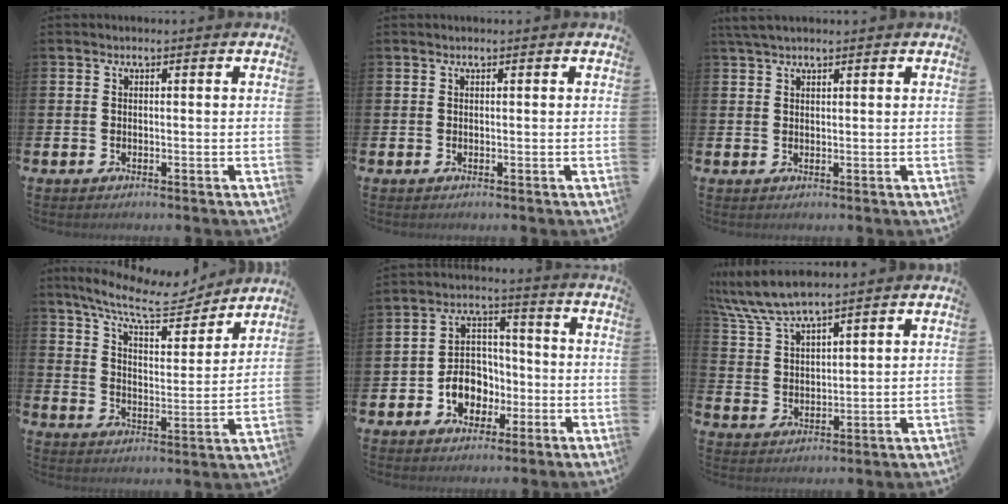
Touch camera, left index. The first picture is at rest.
{"total": 0.0}
{"total": 2.7, "force": [2.2, 0.7, 1.3], "torque": [-0.029, 0.002, 0.041]}
{"total": 11.1, "force": [9.6, 2.6, 4.8], "torque": [-0.107, -0.053, 0.165]}
{"total": 6.5, "force": [-2.1, 5.6, 2.6], "torque": [-0.052, 0.010, -0.044]}
{"total": 6.8, "force": [6.3, 0.8, 2.3], "torque": [-0.072, -0.022, 0.116]}